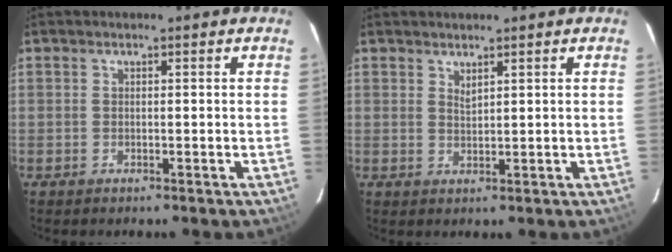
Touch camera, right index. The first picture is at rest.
{"total": 1.4, "force": [1.2, 0.2, 0.7], "torque": [-0.010, 0.000, 0.022]}